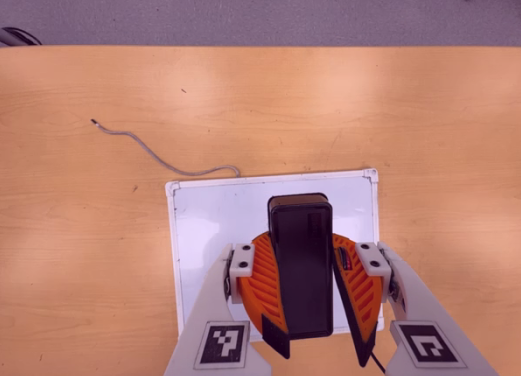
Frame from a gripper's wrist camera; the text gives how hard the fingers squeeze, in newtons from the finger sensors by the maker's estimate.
{"total": 10.6, "left": 10.7, "right": 10.4}